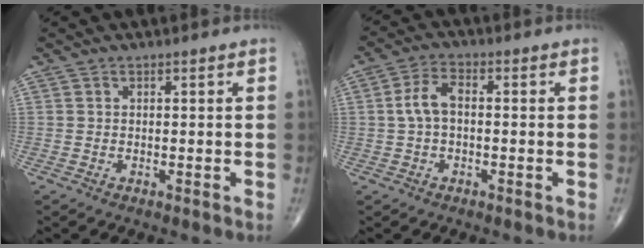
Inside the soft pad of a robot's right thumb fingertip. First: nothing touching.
{"total": 5.1, "force": [0.0, 2.8, 4.3], "torque": [-0.090, 0.018, -0.007]}